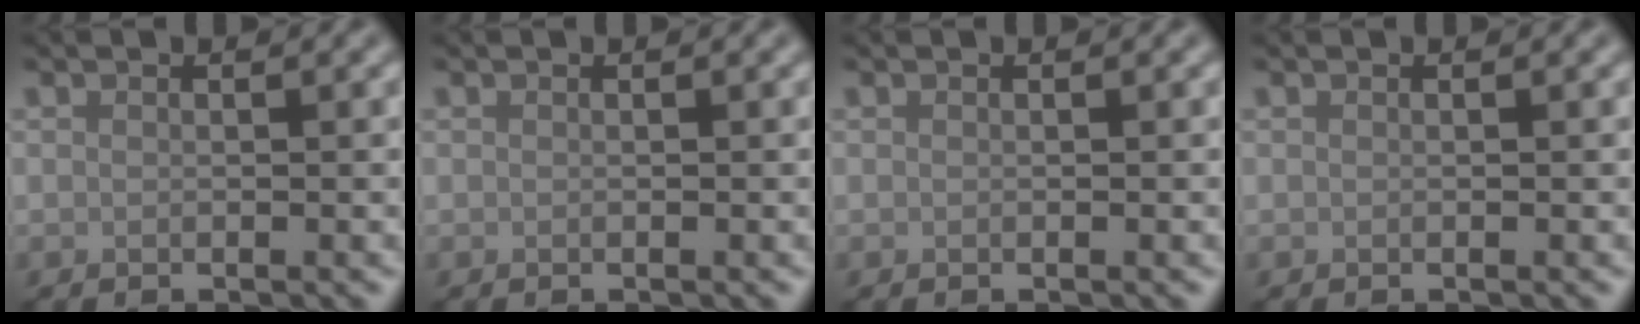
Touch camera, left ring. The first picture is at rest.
{"total": 0.0}
{"total": 0.0}
{"total": 0.0}